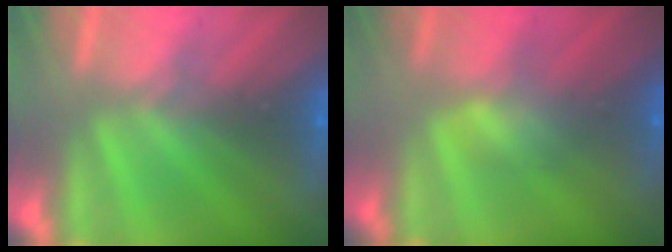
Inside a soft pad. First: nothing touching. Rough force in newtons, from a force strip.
{"total": 3.0}